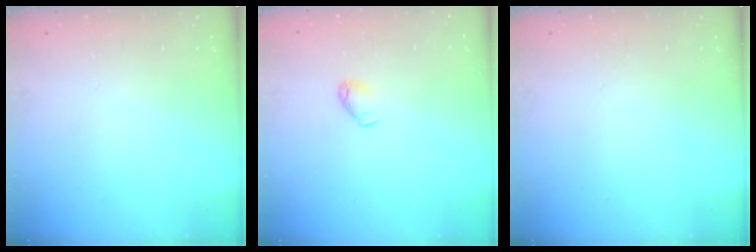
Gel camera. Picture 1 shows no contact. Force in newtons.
{"total": 4.2, "press": 4.1, "slide": 0.9}
{"total": 0.0}